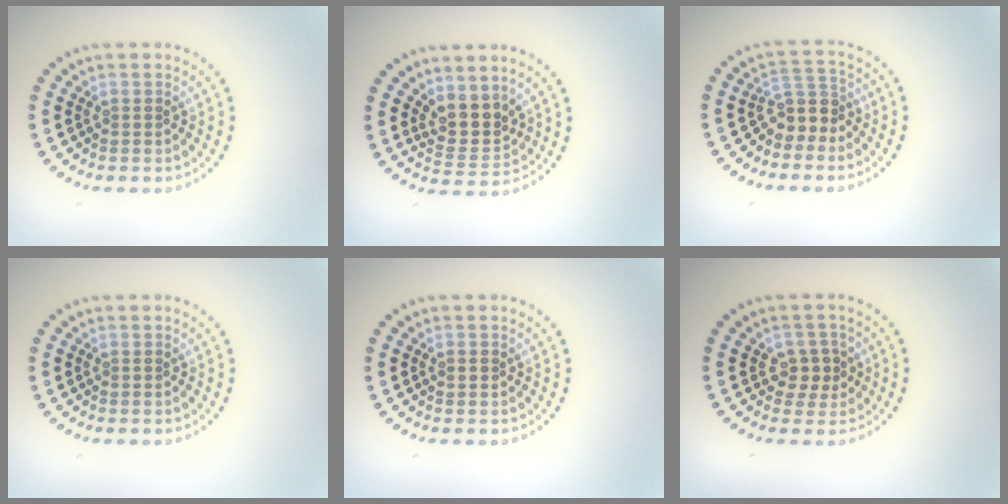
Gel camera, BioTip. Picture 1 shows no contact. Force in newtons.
{"total": 3.0, "press": 2.3, "slide": 1.8}
{"total": 2.8, "press": 2.2, "slide": 1.7}
{"total": 0.0}
{"total": 0.8, "press": 0.8, "slide": 0.1}
{"total": 2.2, "press": 2.0, "slide": 0.9}